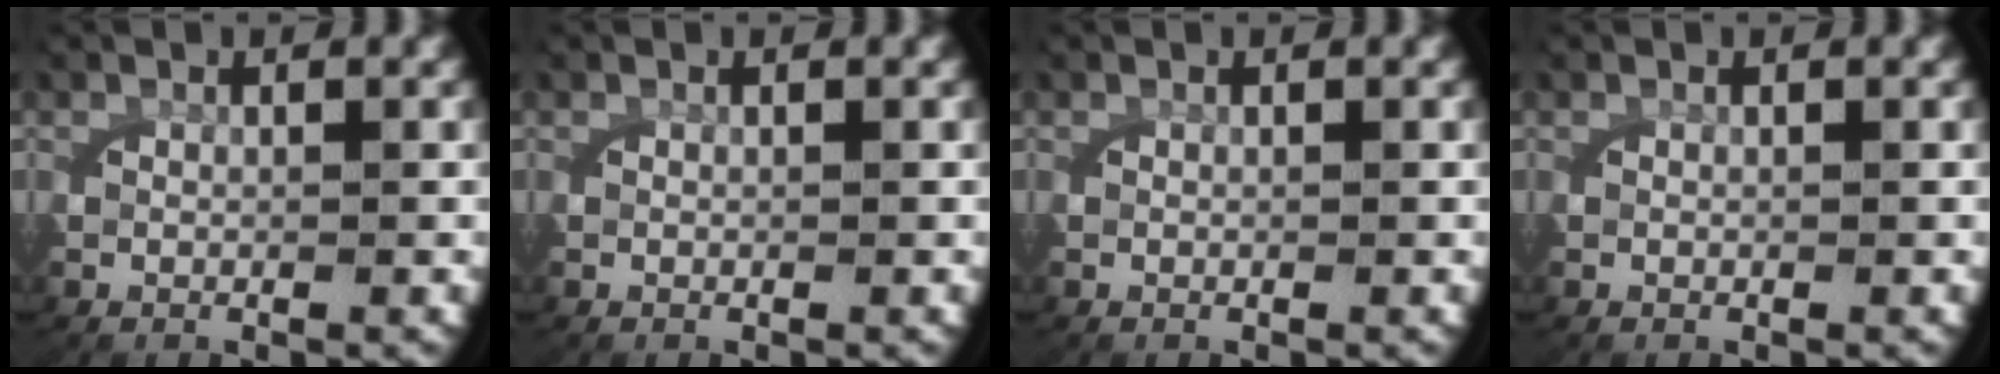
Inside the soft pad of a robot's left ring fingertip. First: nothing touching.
{"total": 0.0}
{"total": 0.0}
{"total": 0.0}